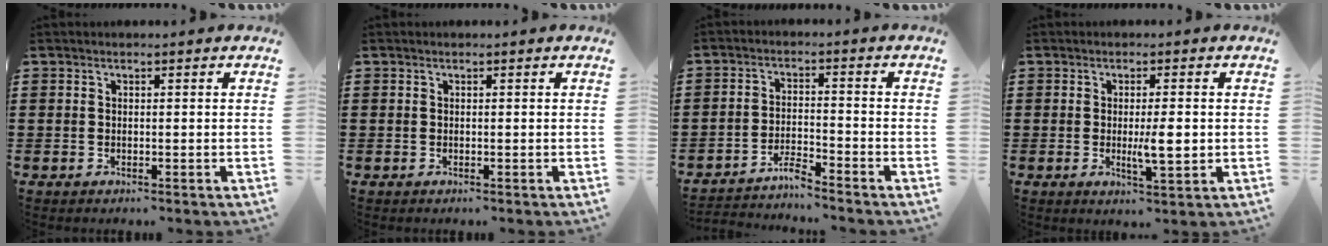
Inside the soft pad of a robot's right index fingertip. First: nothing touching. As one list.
[{"total": 0.0}, {"total": 3.4, "force": [-3.4, 0.0, 0.7], "torque": [-0.025, 0.000, -0.073]}, {"total": 4.6, "force": [-0.3, 1.1, 4.5], "torque": [-0.078, -0.002, -0.005]}]